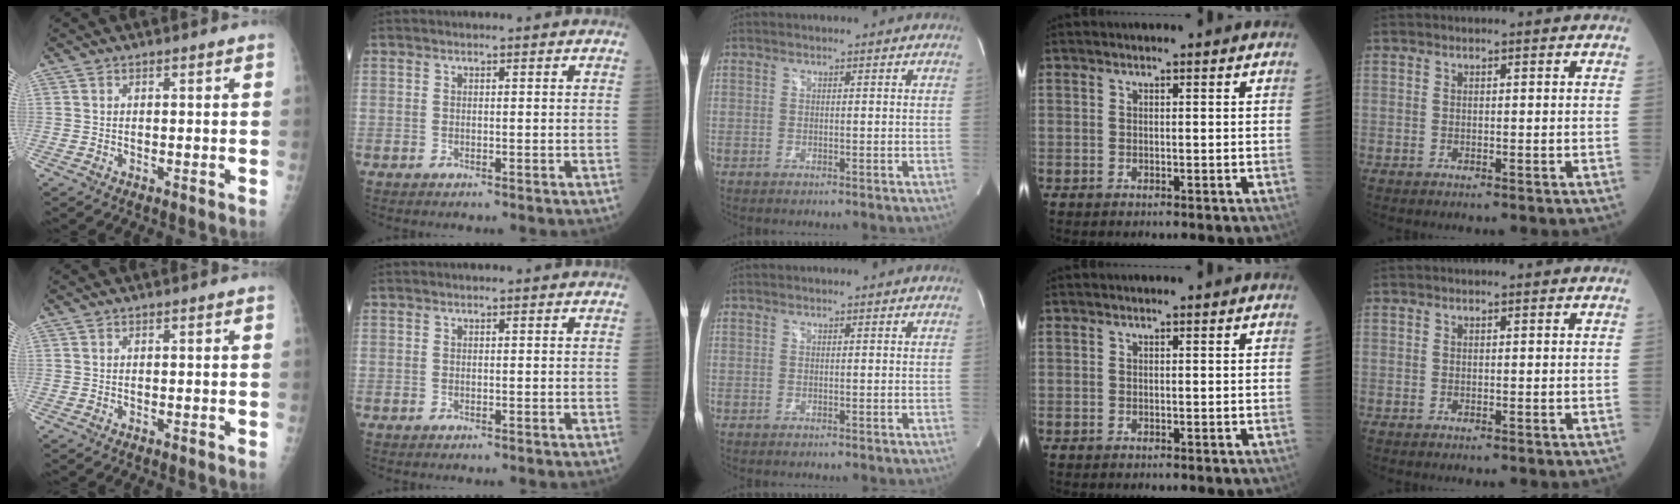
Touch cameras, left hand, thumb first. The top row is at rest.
{}